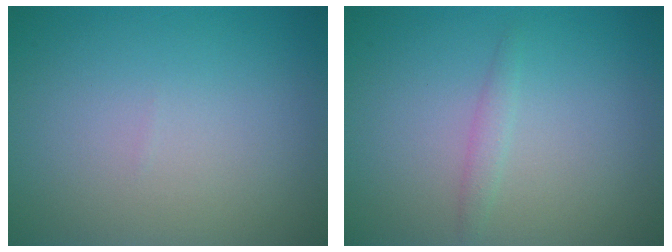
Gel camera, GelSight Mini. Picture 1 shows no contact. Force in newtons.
{"total": 0.5, "press": 0.5, "slide": 0.1}